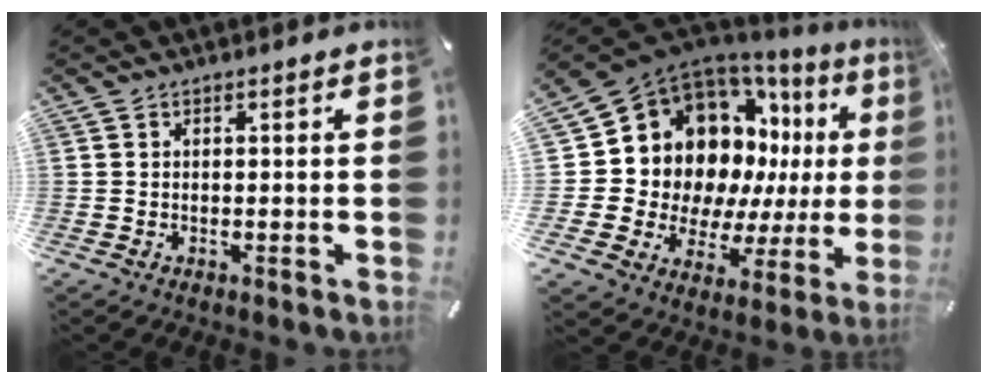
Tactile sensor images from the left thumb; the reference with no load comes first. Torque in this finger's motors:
{"motor_torque": [2.06, 2.95, 1.68, -1.08, 0.26]}